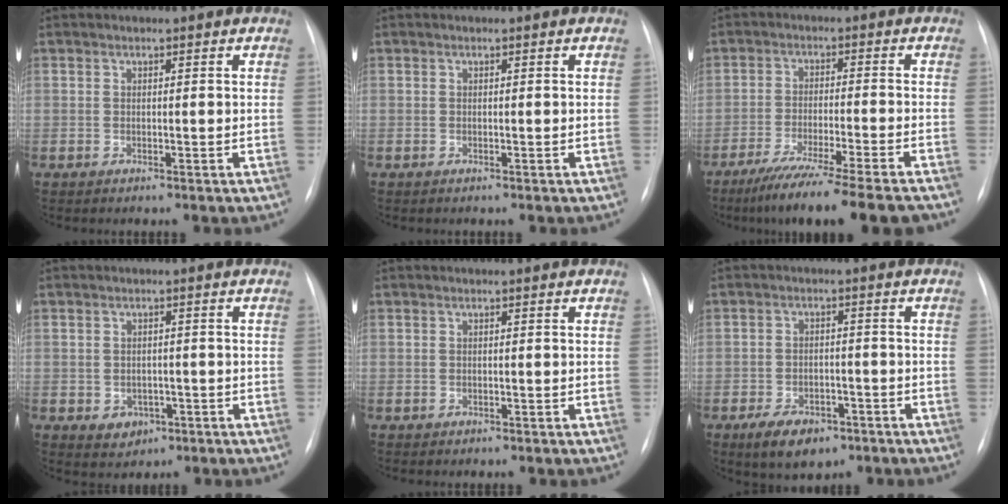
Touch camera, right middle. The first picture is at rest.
{"total": 0.0}
{"total": 14.1, "force": [-11.4, -0.9, 8.2], "torque": [-0.124, -0.048, -0.179]}
{"total": 3.3, "force": [-1.2, 2.7, 1.4], "torque": [-0.014, 0.003, -0.002]}
{"total": 0.0}
{"total": 7.2, "force": [-4.5, 3.9, 4.1], "torque": [-0.071, -0.003, -0.065]}